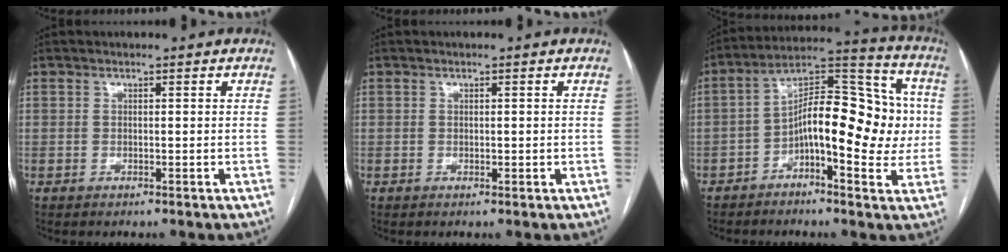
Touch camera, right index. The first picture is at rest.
{"total": 0.6, "force": [0.0, 0.4, 0.4], "torque": [-0.005, 0.001, 0.003]}
{"total": 15.3, "force": [-1.6, 6.2, 13.8], "torque": [-0.209, 0.049, -0.027]}